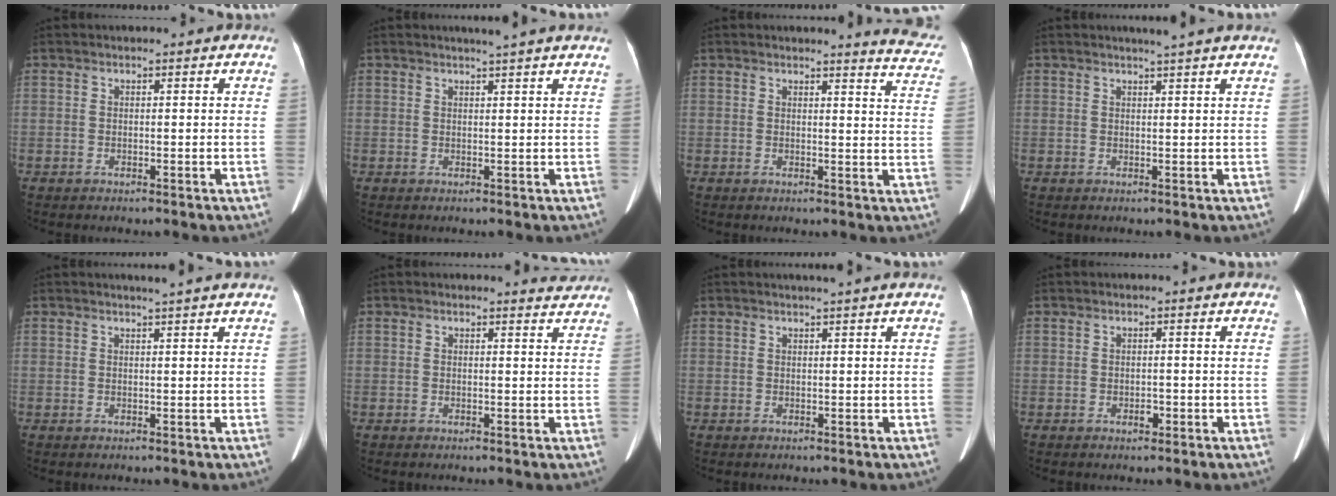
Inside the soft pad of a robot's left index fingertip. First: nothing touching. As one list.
[{"total": 3.7, "force": [3.2, -0.8, 1.7], "torque": [-0.022, 0.006, 0.036]}, {"total": 7.8, "force": [7.8, 0.2, 1.0], "torque": [0.006, -0.065, 0.054]}, {"total": 3.5, "force": [3.0, -0.8, 1.6], "torque": [-0.020, 0.005, 0.036]}, {"total": 2.4, "force": [2.1, -0.7, 1.0], "torque": [-0.015, 0.001, 0.028]}, {"total": 2.0, "force": [2.0, 0.2, -0.2], "torque": [-0.003, -0.013, 0.011]}, {"total": 1.6, "force": [1.3, -0.6, 0.7], "torque": [-0.012, -0.001, 0.027]}, {"total": 0.9, "force": [-0.5, 0.6, 0.6], "torque": [-0.013, 0.000, -0.004]}]